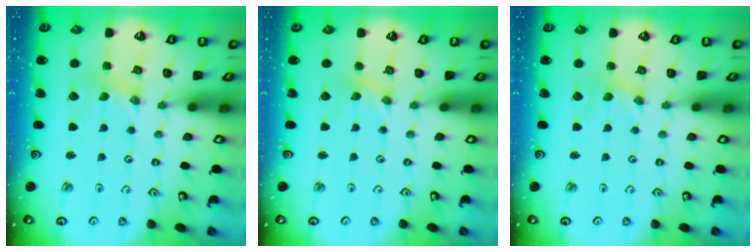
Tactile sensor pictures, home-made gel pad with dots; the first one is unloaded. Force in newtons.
{"total": 0.0}
{"total": 0.0}